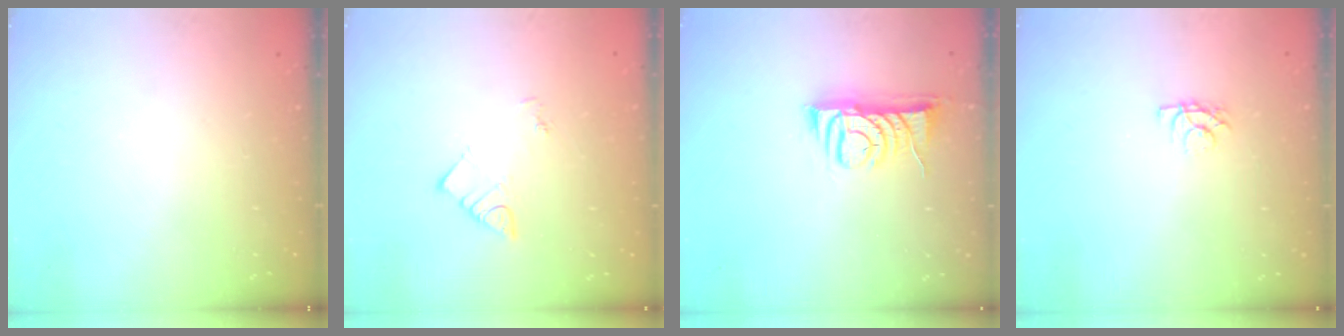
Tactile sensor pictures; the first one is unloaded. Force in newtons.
{"total": 3.5, "press": 3.5, "slide": 0.4}
{"total": 9.0, "press": 8.9, "slide": 0.5}
{"total": 4.2, "press": 4.2, "slide": 0.5}